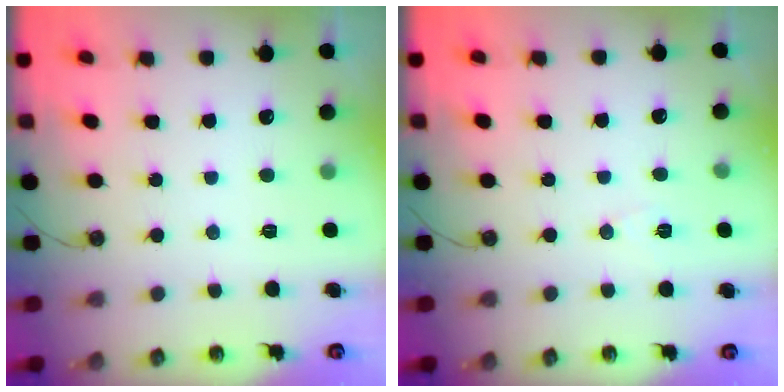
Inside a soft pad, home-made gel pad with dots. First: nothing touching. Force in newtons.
{"total": 5.5, "press": 4.5, "slide": 3.3}